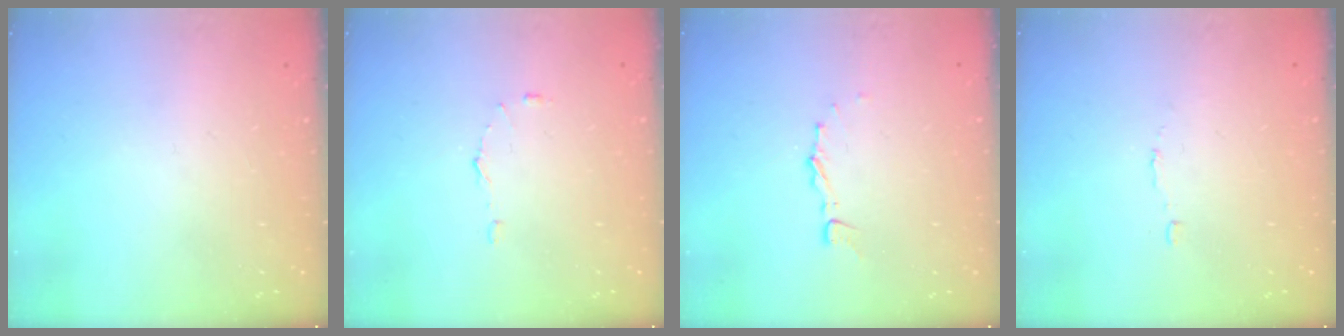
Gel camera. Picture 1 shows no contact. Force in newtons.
{"total": 4.6, "press": 4.5, "slide": 0.4}
{"total": 4.5, "press": 4.5, "slide": 0.4}
{"total": 1.9, "press": 1.9, "slide": 0.1}